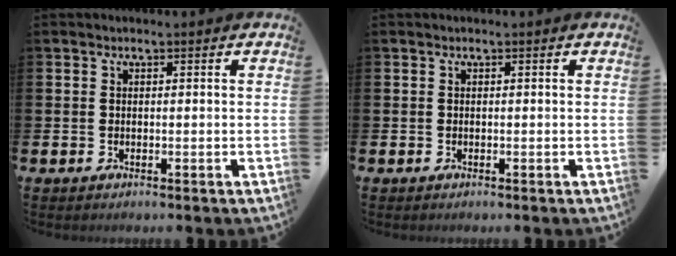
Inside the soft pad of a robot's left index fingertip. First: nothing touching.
{"total": 0.0}